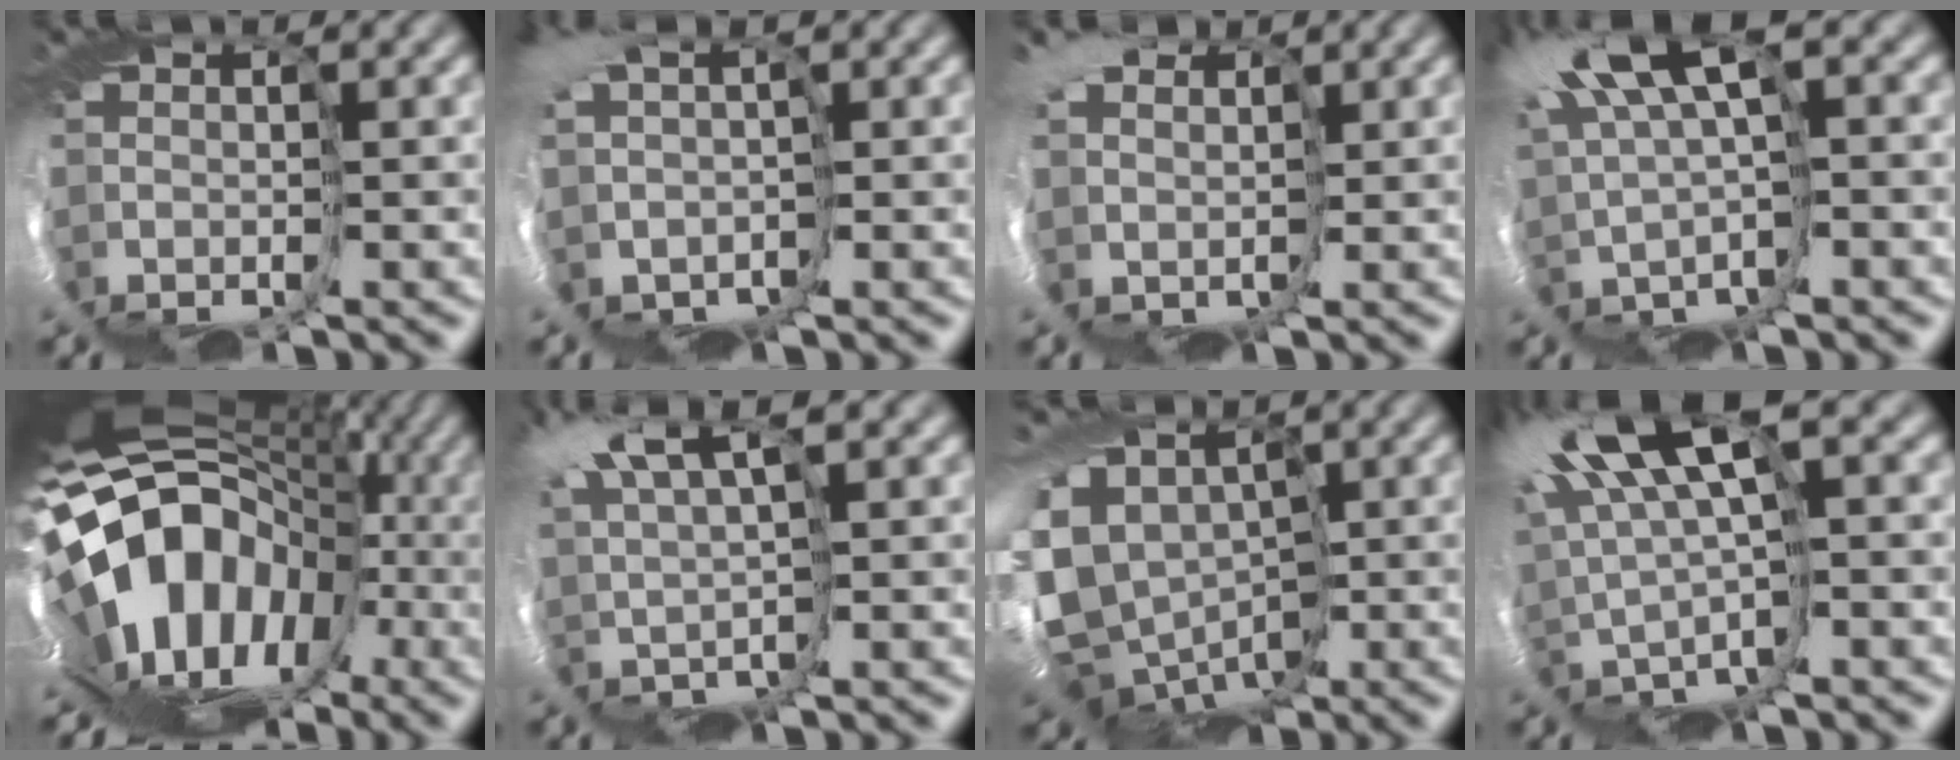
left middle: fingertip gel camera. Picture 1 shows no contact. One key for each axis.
{"total": 5.2, "fx": 0.2, "fy": 3.1, "fz": 4.2, "tx": -0.097, "ty": -0.021, "tz": -0.004}
{"total": 4.8, "fx": 2.2, "fy": 3.8, "fz": 2.0, "tx": -0.043, "ty": -0.013, "tz": 0.025}
{"total": 9.7, "fx": 4.2, "fy": 3.1, "fz": 8.1, "tx": -0.197, "ty": 0.007, "tz": 0.075}
{"total": 14.6, "fx": -1.3, "fy": 10.2, "fz": 10.4, "tx": -0.173, "ty": 0.022, "tz": -0.032}
{"total": 5.8, "fx": 4.2, "fy": 0.8, "fz": 4.0, "tx": -0.110, "ty": 0.015, "tz": 0.069}
{"total": 10.9, "fx": -1.2, "fy": 8.1, "fz": 7.2, "tx": -0.162, "ty": -0.010, "tz": -0.020}
{"total": 10.7, "fx": 4.7, "fy": 3.2, "fz": 9.1, "tx": -0.220, "ty": 0.008, "tz": 0.087}